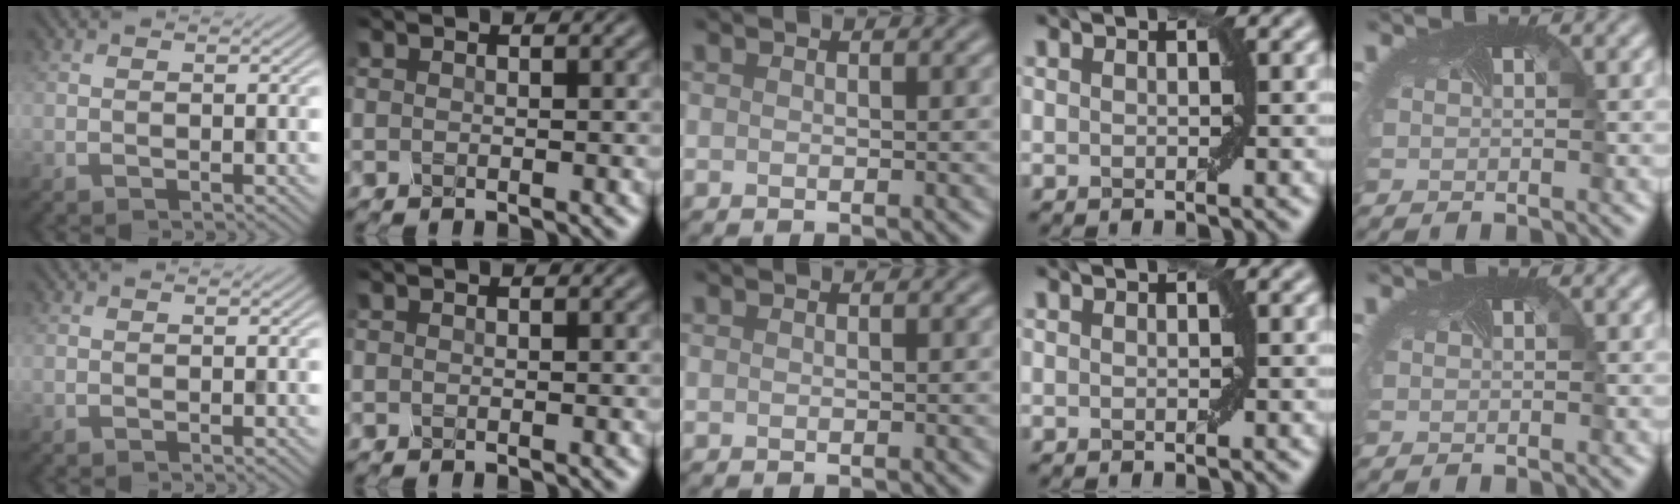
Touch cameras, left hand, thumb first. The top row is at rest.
{}